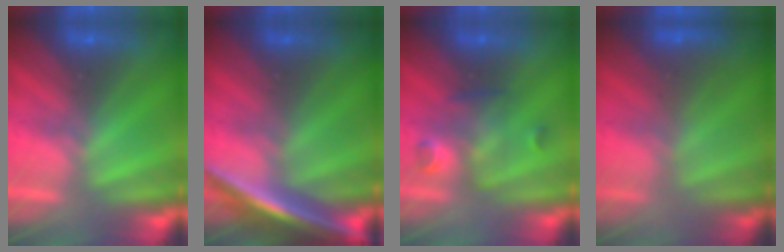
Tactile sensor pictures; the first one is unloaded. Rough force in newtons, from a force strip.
{"total": 7.0}
{"total": 2.9}
{"total": 2.8}